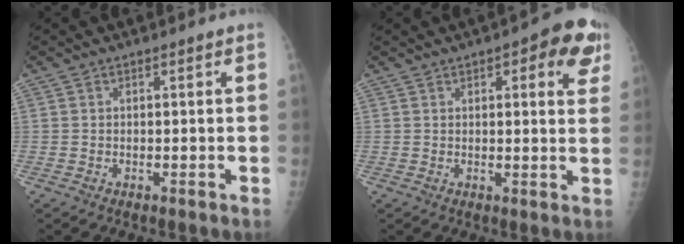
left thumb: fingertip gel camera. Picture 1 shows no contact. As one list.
[{"total": 9.1, "force": [4.3, 3.4, 7.2], "torque": [-0.053, -0.008, 0.042]}]